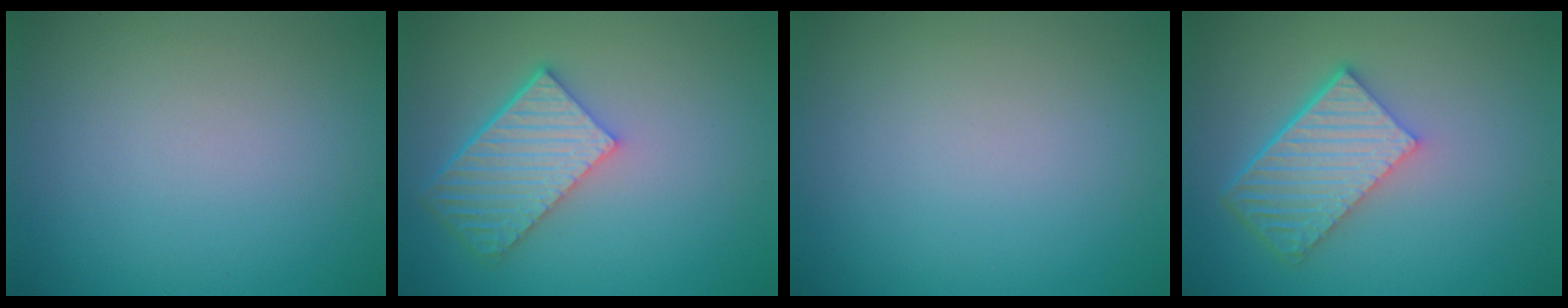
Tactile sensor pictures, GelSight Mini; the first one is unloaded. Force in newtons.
{"total": 5.7, "press": 4.3, "slide": 3.8}
{"total": 0.0}
{"total": 6.3, "press": 4.5, "slide": 4.4}